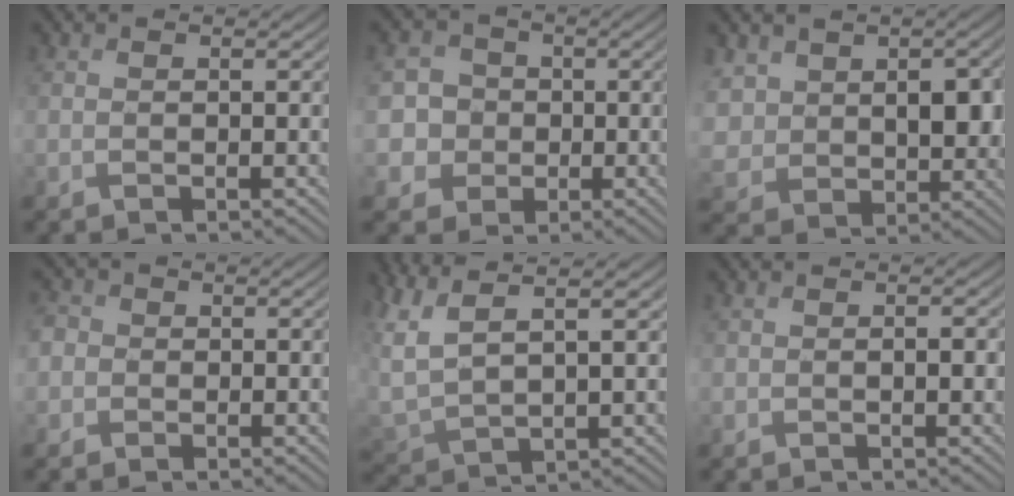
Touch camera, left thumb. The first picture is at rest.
{"total": 4.9, "force": [-0.3, 4.7, 1.4], "torque": [-0.030, 0.002, -0.022]}
{"total": 8.1, "force": [2.2, 6.2, 4.7], "torque": [-0.124, -0.012, 0.039]}
{"total": 3.1, "force": [-0.2, 3.0, 0.8], "torque": [-0.025, 0.007, -0.020]}
{"total": 9.3, "force": [5.5, 3.4, 6.7], "torque": [-0.198, 0.008, 0.114]}
{"total": 1.6, "force": [-0.1, 0.6, 1.4], "torque": [-0.020, -0.002, 0.000]}